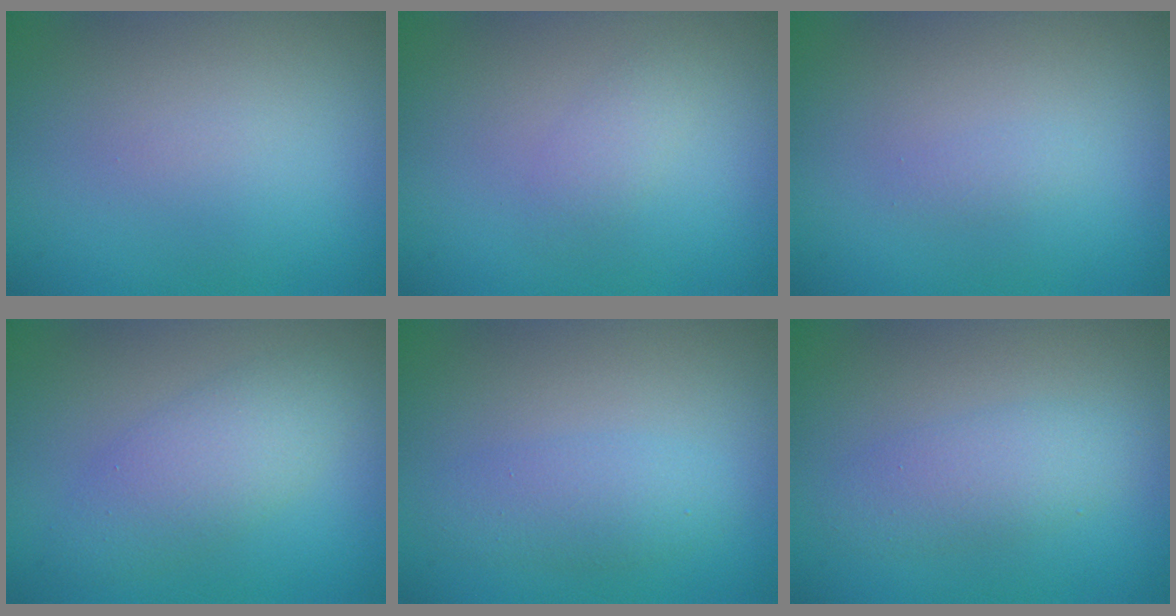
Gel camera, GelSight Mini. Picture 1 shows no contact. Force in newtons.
{"total": 1.2, "press": 1.2, "slide": 0.1}
{"total": 0.6, "press": 0.6, "slide": 0.0}
{"total": 3.8, "press": 3.8, "slide": 0.1}
{"total": 2.4, "press": 2.4, "slide": 0.0}
{"total": 2.7, "press": 2.7, "slide": 0.1}